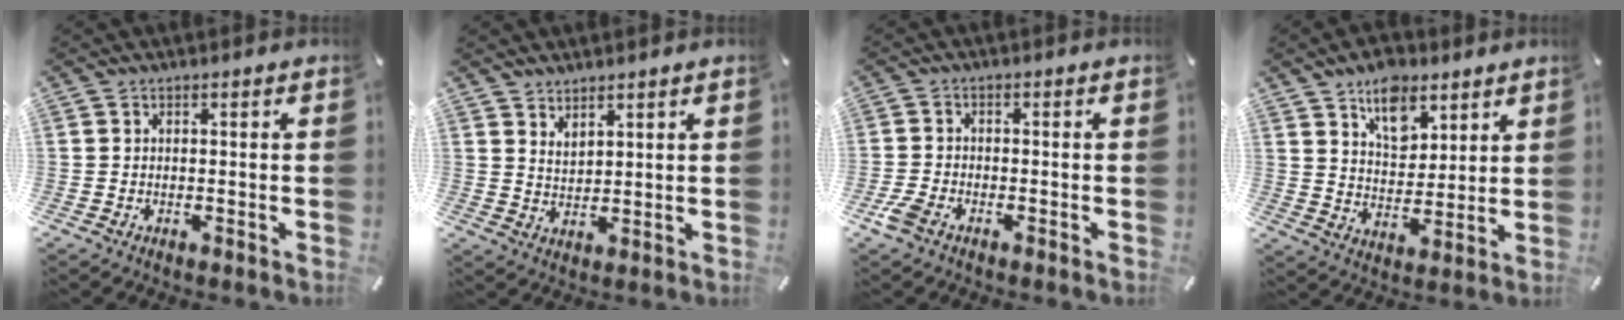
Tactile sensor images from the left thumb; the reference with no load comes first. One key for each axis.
{"total": 3.1, "fx": 2.9, "fy": 1.0, "fz": -0.2, "tx": 0.000, "ty": -0.015, "tz": 0.058}
{"total": 3.6, "fx": -2.3, "fy": 1.9, "fz": 2.1, "tx": -0.059, "ty": 0.001, "tz": -0.049}
{"total": 9.9, "fx": 6.5, "fy": 6.2, "fz": 4.2, "tx": -0.051, "ty": -0.038, "tz": 0.114}